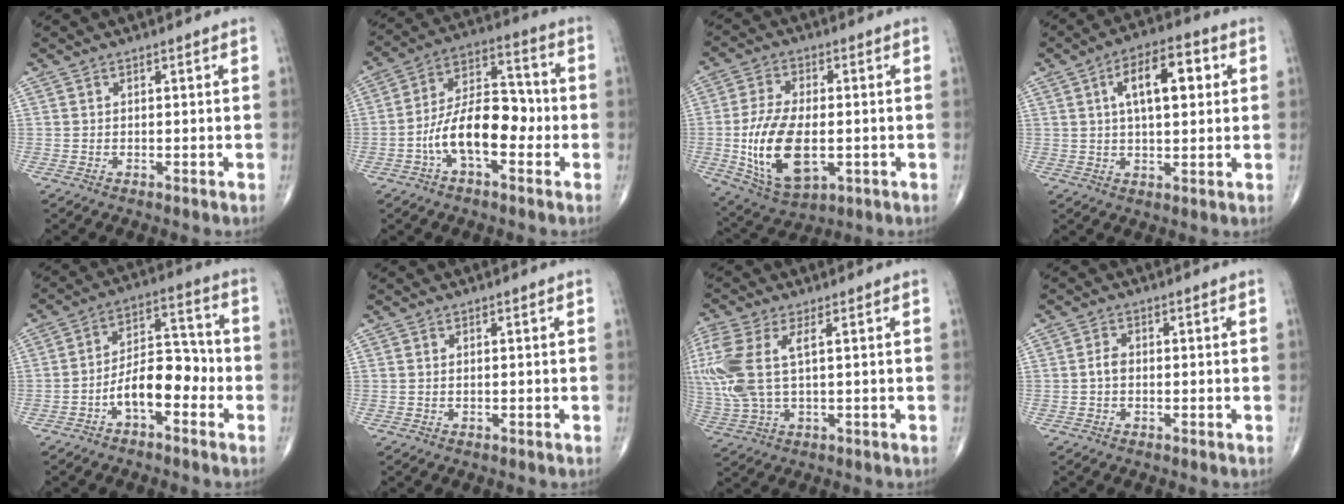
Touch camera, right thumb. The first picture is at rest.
{"total": 13.7, "force": [-3.8, 7.0, 11.1], "torque": [-0.182, 0.047, -0.074]}
{"total": 15.6, "force": [-2.4, 8.2, 13.1], "torque": [-0.252, -0.005, -0.030]}
{"total": 11.6, "force": [3.0, 5.2, 9.9], "torque": [-0.144, 0.012, 0.044]}
{"total": 10.4, "force": [-3.9, 5.4, 8.0], "torque": [-0.115, 0.047, -0.072]}
{"total": 0.0}
{"total": 12.5, "force": [2.6, 5.6, 10.9], "torque": [-0.300, 0.009, 0.061]}
{"total": 1.9, "force": [-0.3, 1.3, 1.4], "torque": [-0.021, 0.005, -0.009]}